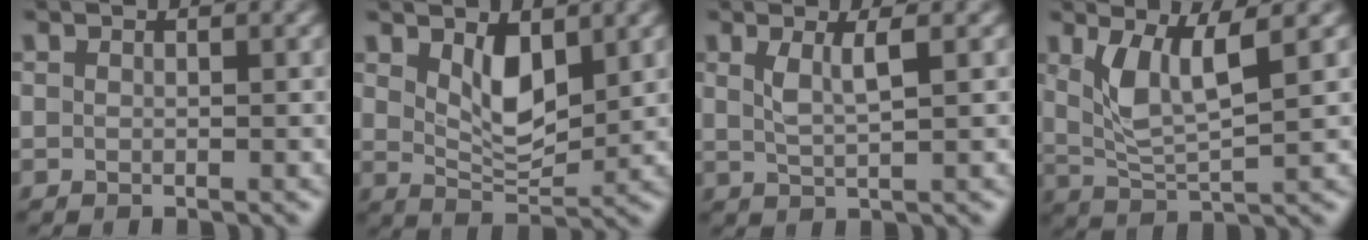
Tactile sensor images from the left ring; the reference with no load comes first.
{"total": 4.2, "force": [1.7, 2.0, 3.2], "torque": [-0.064, -0.011, 0.035]}
{"total": 2.5, "force": [0.9, 0.6, 2.2], "torque": [-0.038, -0.004, 0.016]}
{"total": 4.8, "force": [1.7, 1.4, 4.3], "torque": [-0.095, -0.006, 0.040]}